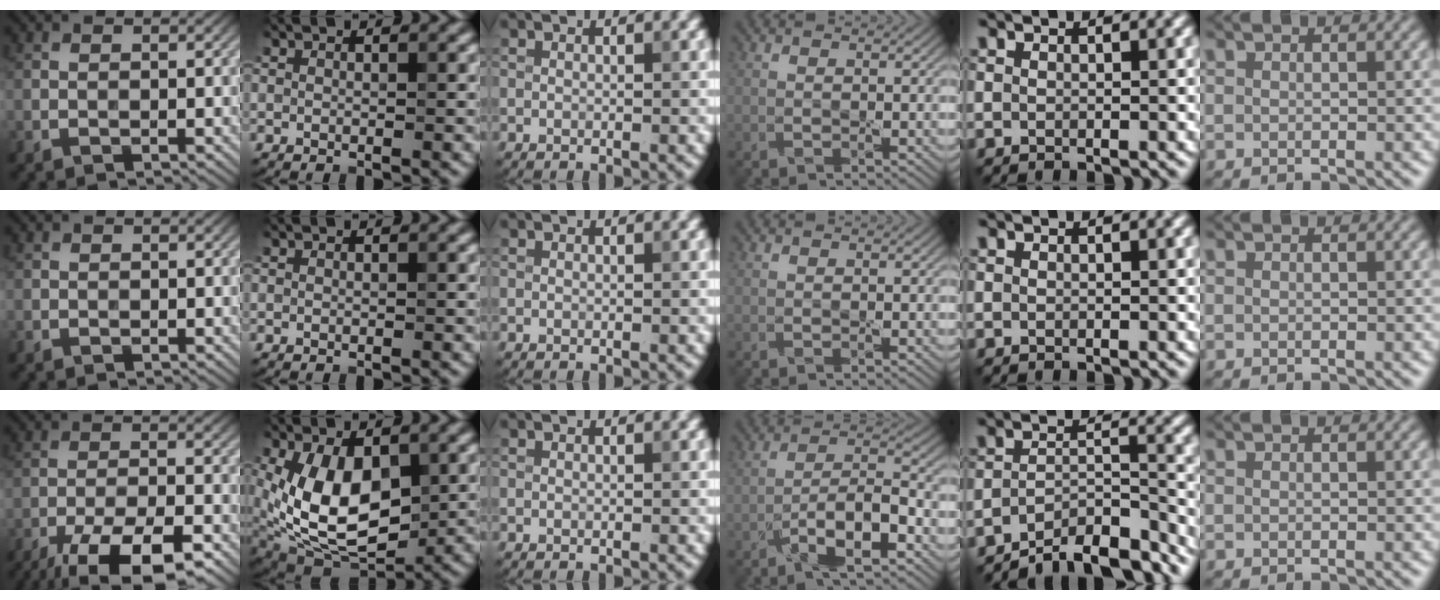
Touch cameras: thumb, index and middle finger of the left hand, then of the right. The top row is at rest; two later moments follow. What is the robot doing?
{"motion": "peel", "object": "envelope seal"}